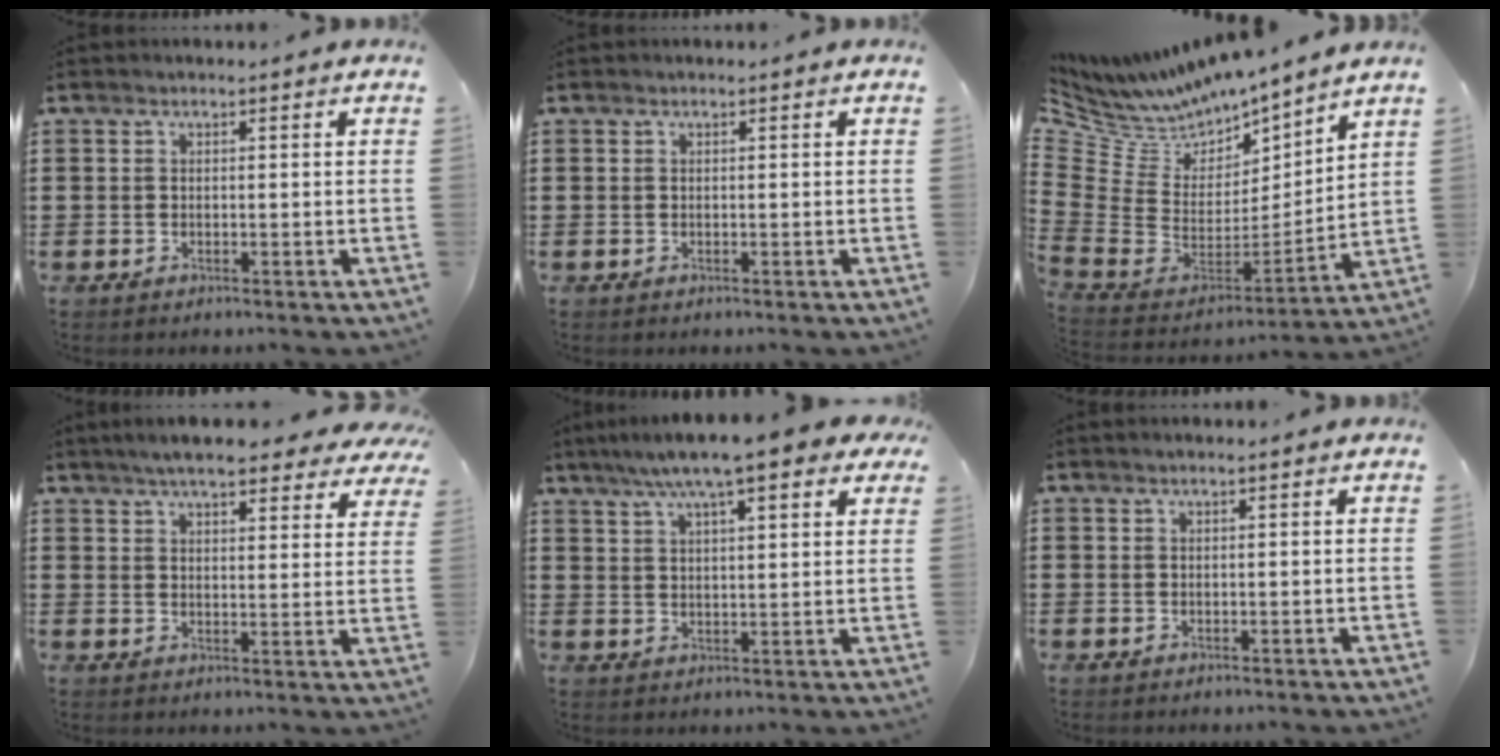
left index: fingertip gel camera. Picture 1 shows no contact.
{"total": 0.0}
{"total": 7.1, "force": [6.6, 2.7, 0.2], "torque": [-0.064, -0.065, 0.116]}
{"total": 6.3, "force": [5.7, 0.6, 2.6], "torque": [-0.062, -0.017, 0.101]}
{"total": 8.2, "force": [6.3, 1.0, 5.2], "torque": [-0.119, -0.004, 0.111]}
{"total": 0.8, "force": [0.5, 0.0, 0.5], "torque": [-0.010, 0.000, 0.010]}